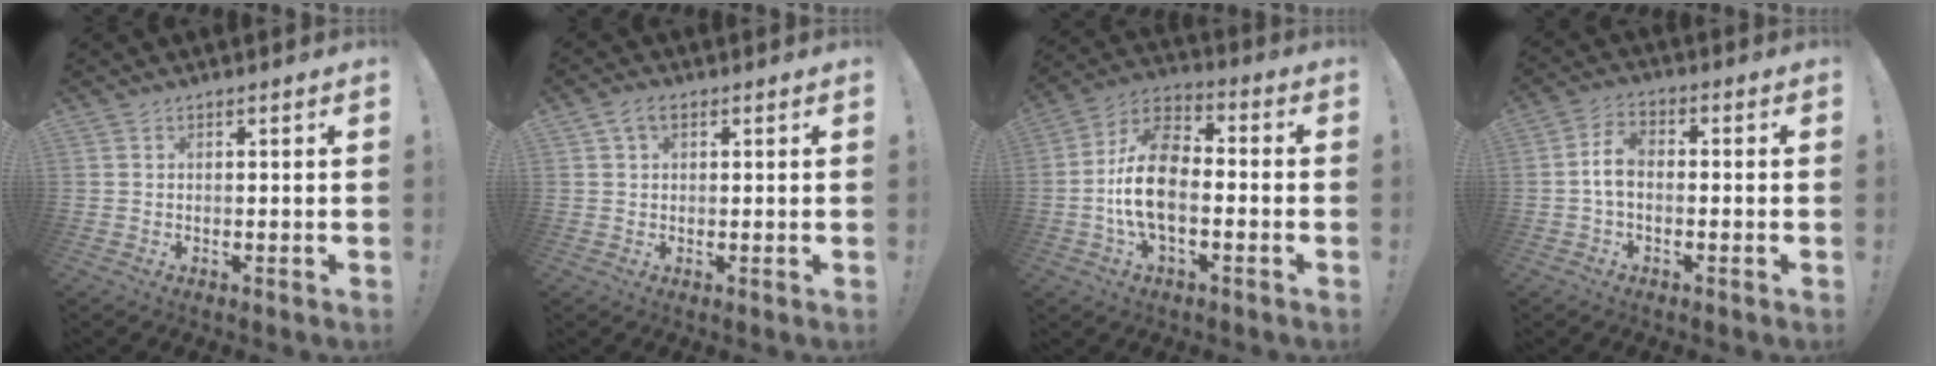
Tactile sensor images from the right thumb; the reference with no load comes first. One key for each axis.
{"total": 3.5, "fx": 1.4, "fy": 2.3, "fz": 2.3, "tx": -0.040, "ty": 0.005, "tz": 0.027}
{"total": 14.7, "fx": -3.3, "fy": 8.3, "fz": 11.6, "tx": -0.228, "ty": 0.019, "tz": -0.057}
{"total": 6.1, "fx": -0.6, "fy": 3.6, "fz": 4.9, "tx": -0.095, "ty": 0.005, "tz": -0.008}